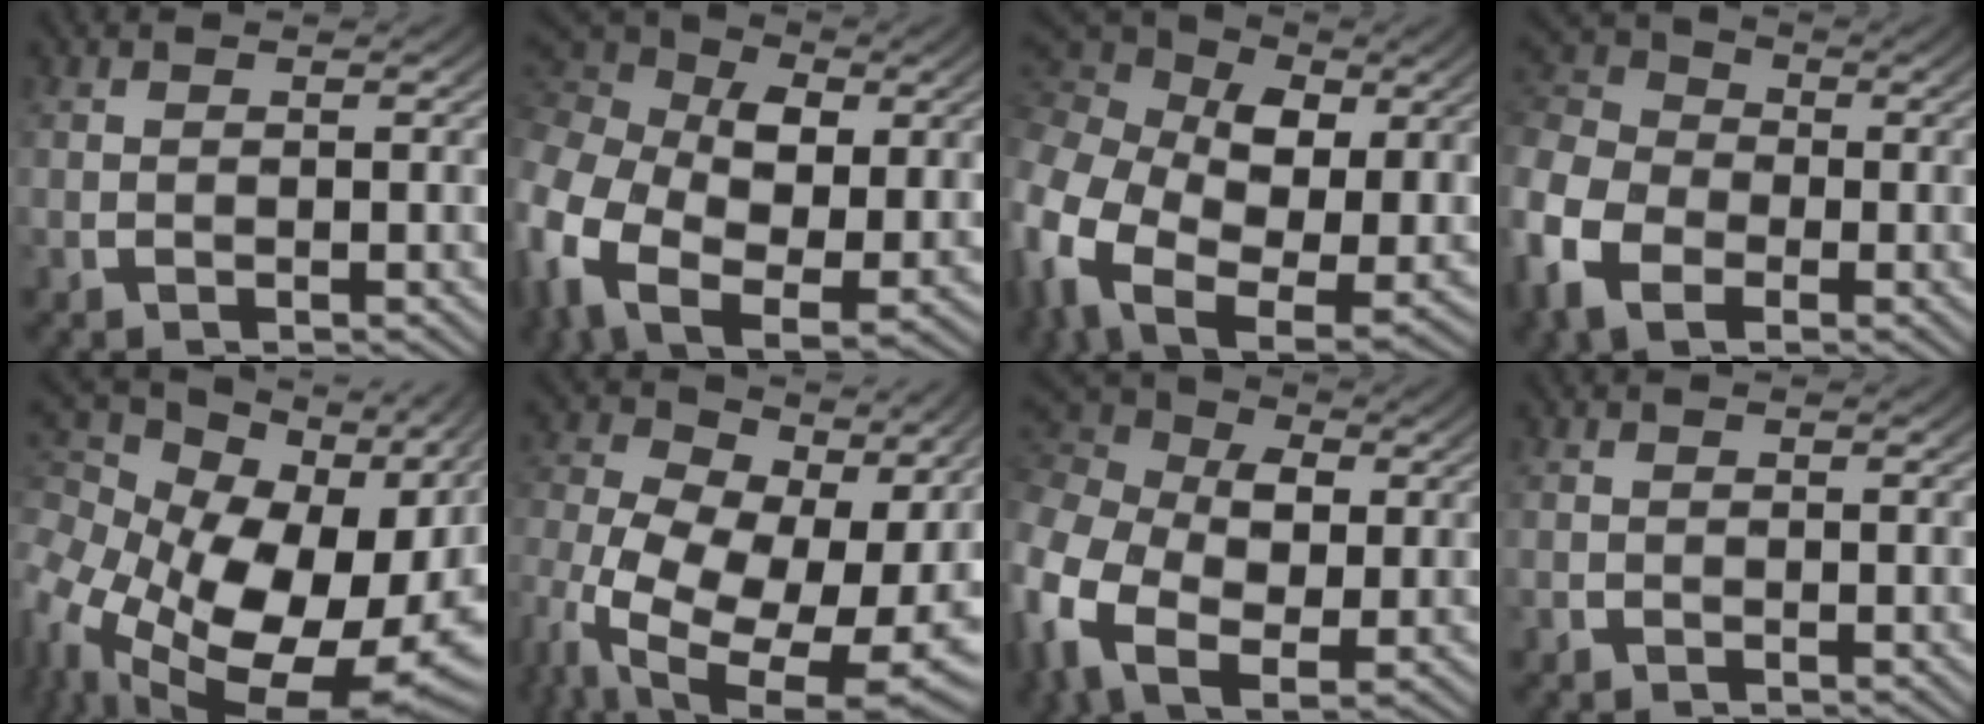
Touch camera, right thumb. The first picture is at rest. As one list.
[{"total": 11.5, "force": [-1.1, 8.2, 8.0], "torque": [-0.198, -0.053, -0.006]}, {"total": 13.4, "force": [-1.3, 9.5, 9.4], "torque": [-0.219, -0.066, -0.005]}, {"total": 8.1, "force": [-1.4, 6.6, 4.6], "torque": [-0.123, -0.024, -0.028]}, {"total": 19.3, "force": [-1.9, 13.0, 14.1], "torque": [-0.285, -0.085, 0.008]}, {"total": 13.8, "force": [-3.2, 8.8, 10.1], "torque": [-0.212, -0.079, -0.022]}, {"total": 10.3, "force": [-0.7, 7.5, 7.1], "torque": [-0.179, -0.043, -0.003]}, {"total": 0.5, "force": [-0.5, 0.1, -0.2], "torque": [-0.001, -0.003, -0.008]}]